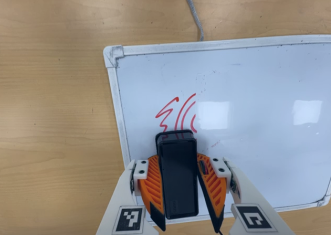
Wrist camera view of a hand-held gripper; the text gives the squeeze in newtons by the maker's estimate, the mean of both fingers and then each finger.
{"total": 16.8, "left": 17.6, "right": 16.1}